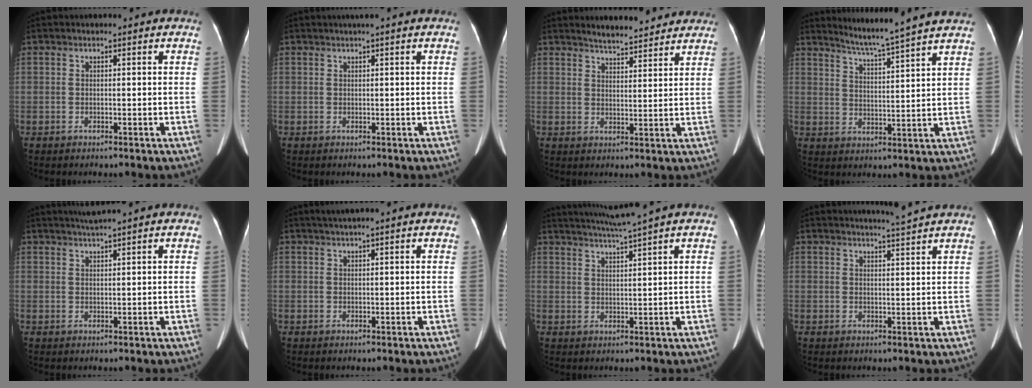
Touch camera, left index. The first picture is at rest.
{"total": 1.4, "force": [0.9, -0.3, 1.0], "torque": [-0.019, 0.009, 0.018]}
{"total": 7.6, "force": [7.1, 1.4, 2.5], "torque": [-0.040, 0.014, 0.096]}
{"total": 9.7, "force": [8.7, -2.1, 3.9], "torque": [-0.073, -0.008, 0.130]}
{"total": 3.1, "force": [2.6, -1.0, 1.3], "torque": [-0.021, 0.009, 0.051]}
{"total": 3.6, "force": [2.8, -0.6, 2.1], "torque": [-0.029, 0.027, 0.048]}
{"total": 6.0, "force": [5.0, -2.3, 2.4], "torque": [-0.044, -0.004, 0.090]}
{"total": 3.8, "force": [3.3, -1.5, 0.9], "torque": [-0.016, -0.011, 0.049]}